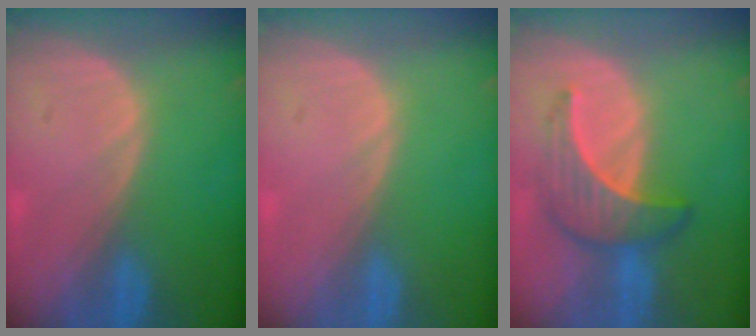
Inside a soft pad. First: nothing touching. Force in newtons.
{"total": 0.0}
{"total": 6.5, "press": 6.4, "slide": 1.2}